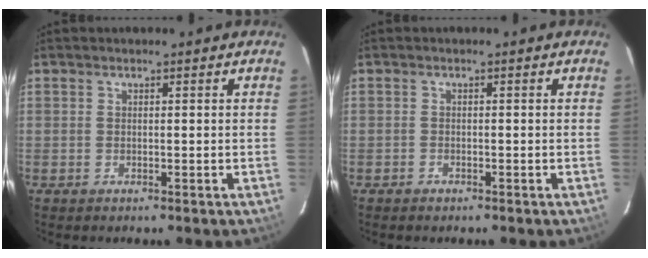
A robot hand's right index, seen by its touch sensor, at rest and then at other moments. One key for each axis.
{"total": 0.9, "fx": -0.8, "fy": 0.5, "fz": 0.0, "tx": -0.004, "ty": 0.003, "tz": -0.014}